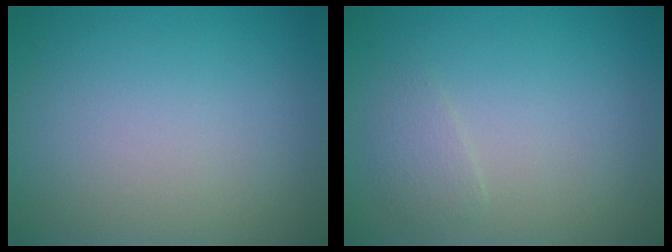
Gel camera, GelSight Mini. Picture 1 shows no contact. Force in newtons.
{"total": 1.2, "press": 1.2, "slide": 0.1}